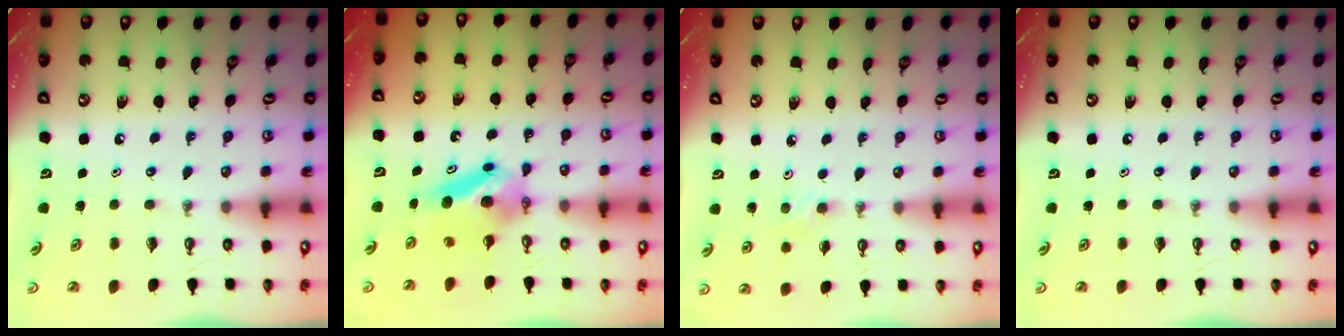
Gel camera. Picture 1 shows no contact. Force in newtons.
{"total": 8.5, "press": 5.4, "slide": 6.5}
{"total": 2.2, "press": 2.1, "slide": 0.7}
{"total": 0.0}